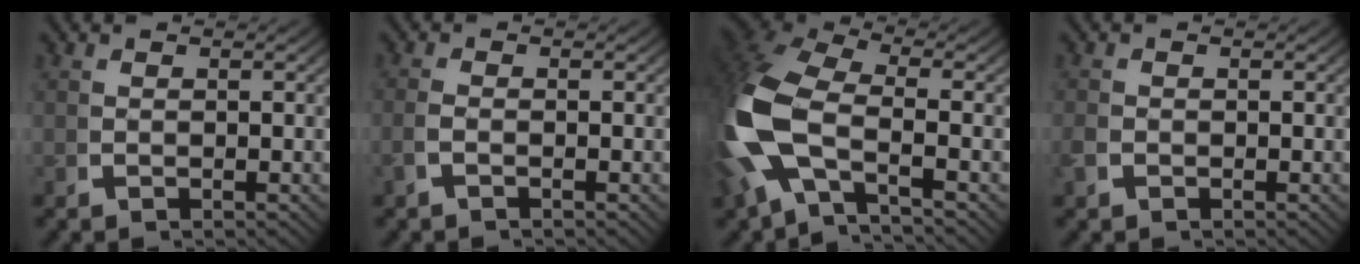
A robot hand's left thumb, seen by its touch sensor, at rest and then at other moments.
{"total": 1.0, "force": [-0.6, 0.2, 0.7], "torque": [-0.022, -0.002, -0.010]}
{"total": 12.3, "force": [-0.9, 8.3, 9.1], "torque": [-0.255, -0.030, -0.006]}
{"total": 1.0, "force": [-0.5, 0.8, 0.4], "torque": [-0.016, -0.007, -0.010]}